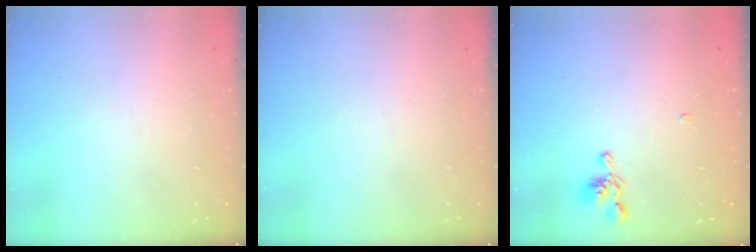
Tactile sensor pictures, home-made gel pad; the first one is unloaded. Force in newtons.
{"total": 0.0}
{"total": 6.0, "press": 6.0, "slide": 0.2}